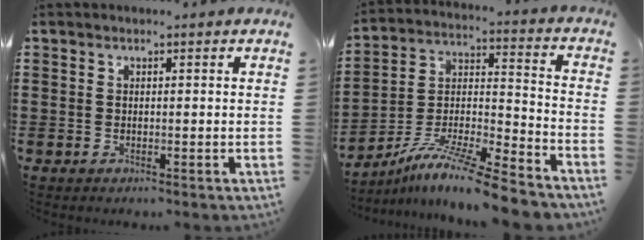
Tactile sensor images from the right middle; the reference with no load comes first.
{"total": 11.4, "force": [-9.9, -0.1, 5.6], "torque": [-0.094, 0.010, -0.195]}